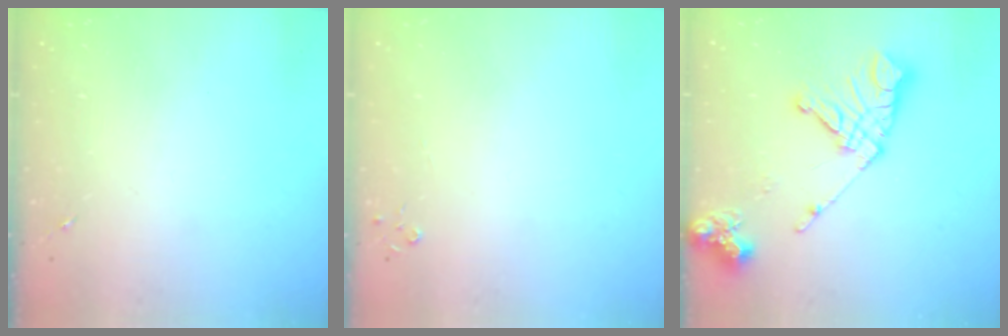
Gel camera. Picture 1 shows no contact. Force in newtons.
{"total": 2.8, "press": 2.8, "slide": 0.3}
{"total": 16.8, "press": 16.7, "slide": 2.2}